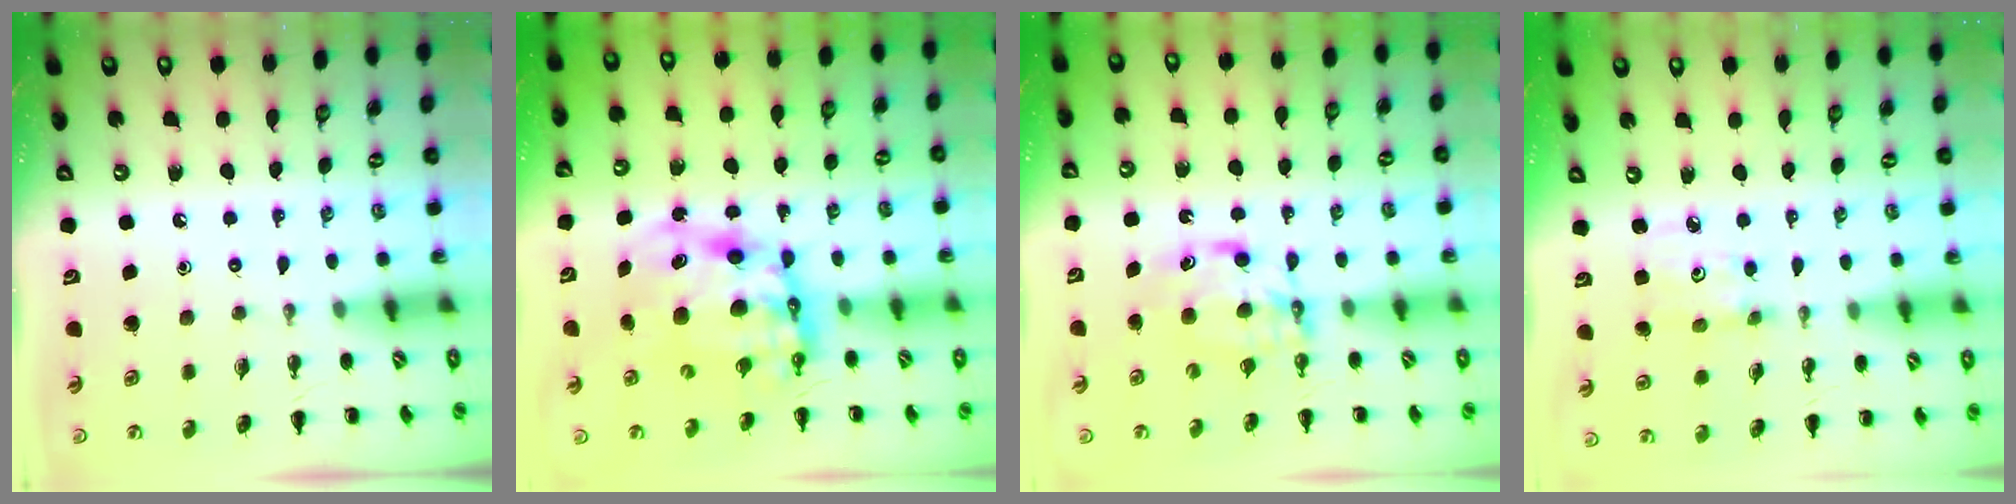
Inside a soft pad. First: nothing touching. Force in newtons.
{"total": 10.8, "press": 10.4, "slide": 2.9}
{"total": 7.6, "press": 7.5, "slide": 0.8}
{"total": 2.8, "press": 2.8, "slide": 0.4}